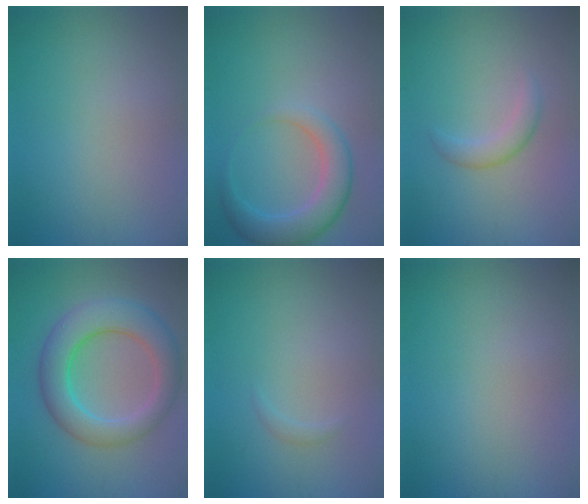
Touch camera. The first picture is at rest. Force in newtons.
{"total": 4.1, "press": 4.1, "slide": 0.1}
{"total": 1.8, "press": 1.8, "slide": 0.1}
{"total": 6.8, "press": 6.8, "slide": 0.3}
{"total": 0.6, "press": 0.5, "slide": 0.1}
{"total": 0.0}